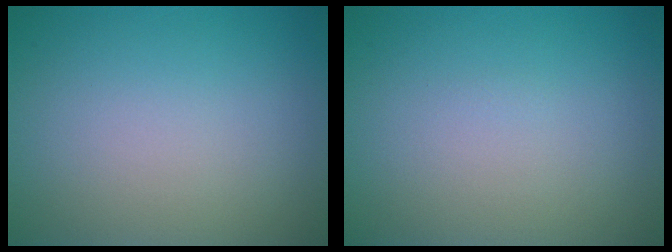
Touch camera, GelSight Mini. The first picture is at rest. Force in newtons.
{"total": 0.0}